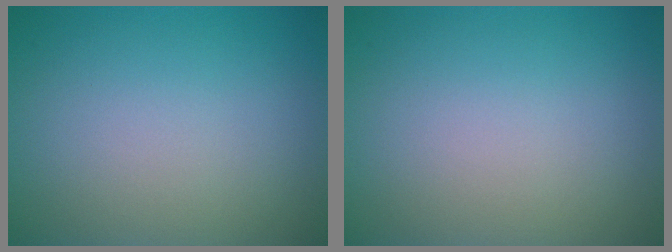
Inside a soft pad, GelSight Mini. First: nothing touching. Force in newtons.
{"total": 0.0}